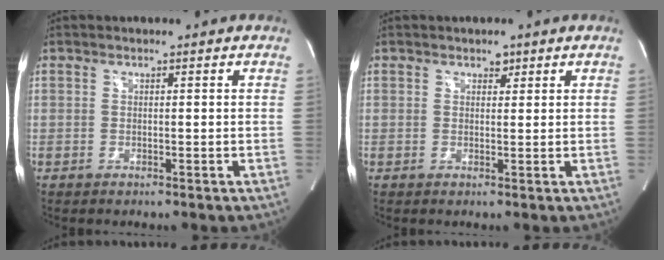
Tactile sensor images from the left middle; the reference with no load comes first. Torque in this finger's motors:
{"motor_torque": [-0.06, 0.00, -0.03, 0.00]}